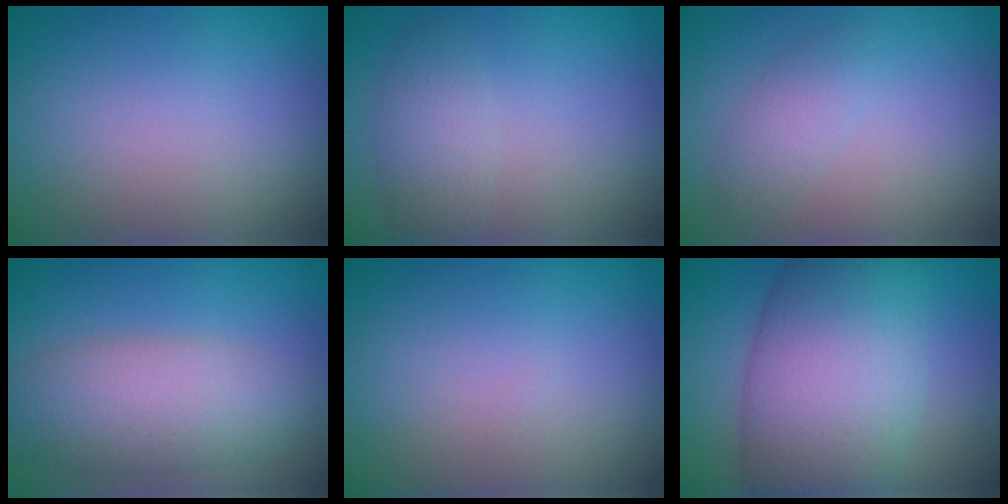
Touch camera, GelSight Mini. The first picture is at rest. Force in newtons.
{"total": 2.5, "press": 2.5, "slide": 0.1}
{"total": 1.8, "press": 1.8, "slide": 0.1}
{"total": 5.6, "press": 5.6, "slide": 0.3}
{"total": 0.0}
{"total": 11.3, "press": 11.3, "slide": 0.3}